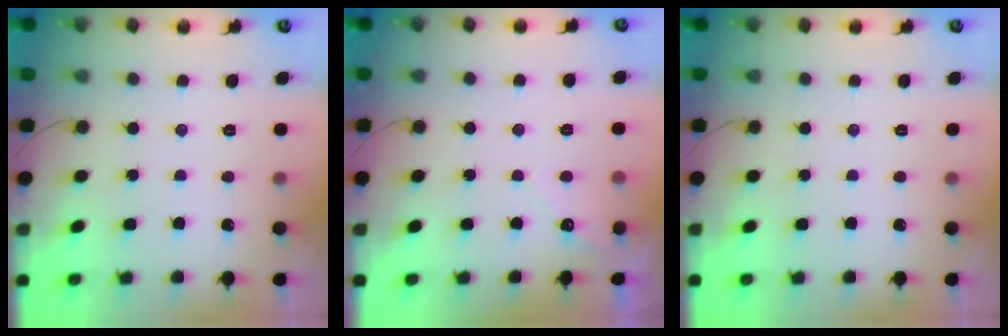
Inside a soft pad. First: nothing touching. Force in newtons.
{"total": 2.5, "press": 2.5, "slide": 0.1}
{"total": 0.0}